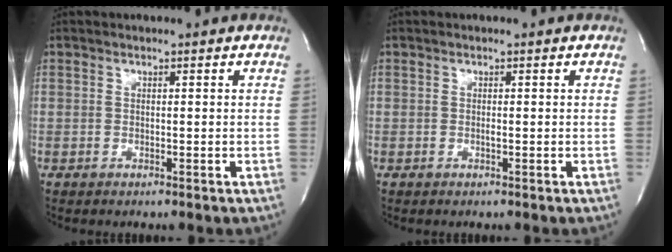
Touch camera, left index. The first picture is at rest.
{"total": 0.0}